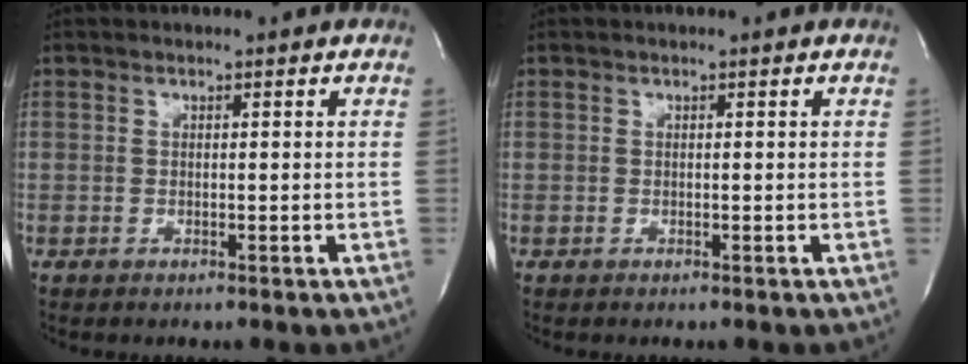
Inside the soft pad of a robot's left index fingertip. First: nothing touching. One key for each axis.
{"total": 0.0}